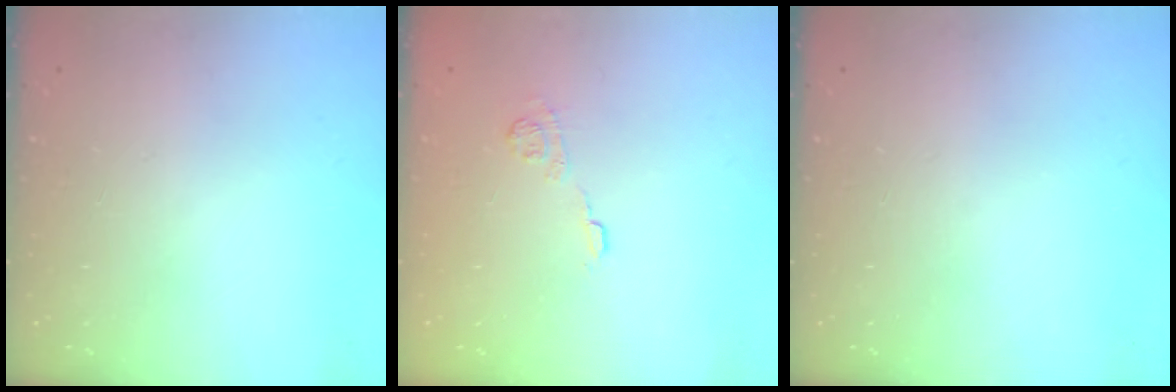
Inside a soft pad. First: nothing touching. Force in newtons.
{"total": 9.2, "press": 9.2, "slide": 0.8}
{"total": 0.0}